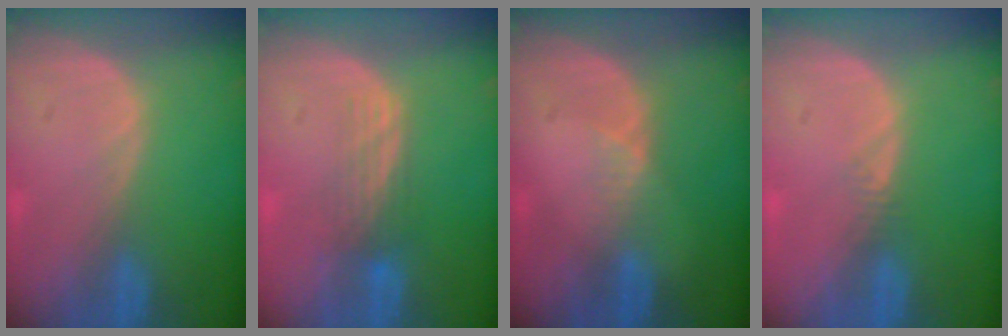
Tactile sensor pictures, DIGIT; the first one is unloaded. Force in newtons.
{"total": 3.6, "press": 2.9, "slide": 2.2}
{"total": 2.0, "press": 1.6, "slide": 1.3}
{"total": 0.9, "press": 0.8, "slide": 0.4}